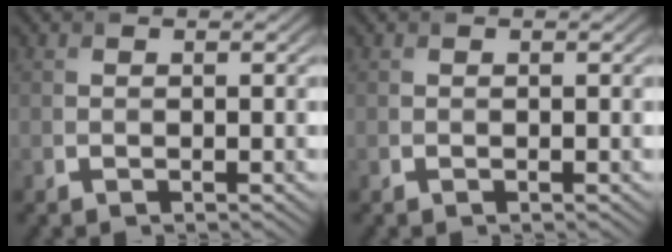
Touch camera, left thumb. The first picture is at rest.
{"total": 0.0}